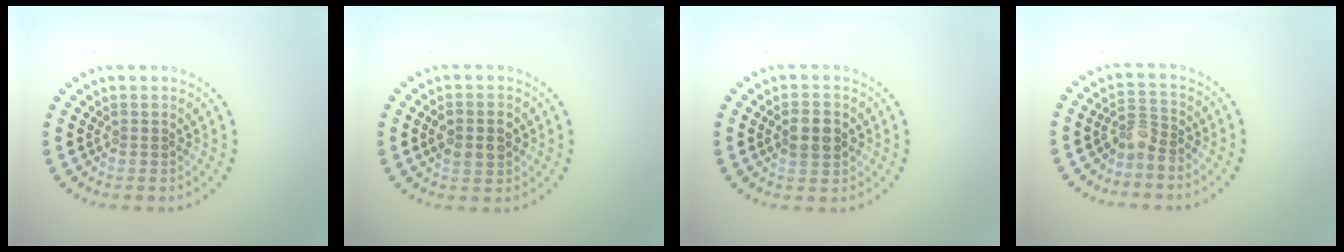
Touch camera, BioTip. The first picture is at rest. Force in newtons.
{"total": 2.9, "press": 2.9, "slide": 0.1}
{"total": 2.6, "press": 2.6, "slide": 0.3}
{"total": 2.1, "press": 1.6, "slide": 1.4}